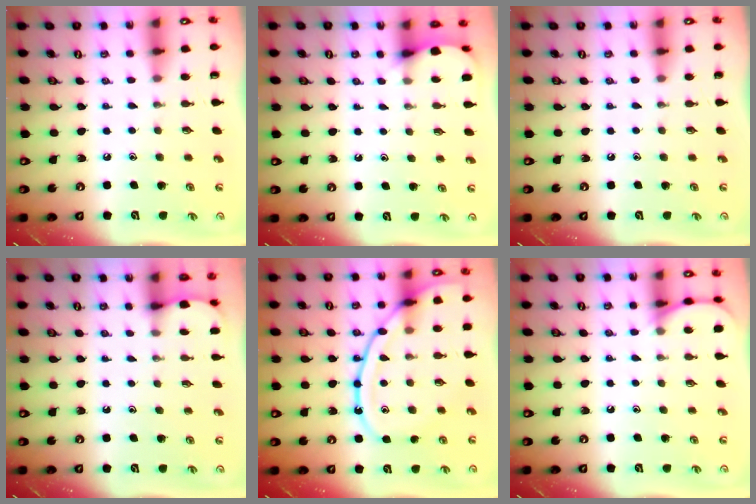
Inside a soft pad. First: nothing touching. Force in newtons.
{"total": 4.6, "press": 4.5, "slide": 0.5}
{"total": 0.0}
{"total": 1.3, "press": 1.3, "slide": 0.1}
{"total": 15.6, "press": 15.6, "slide": 1.3}
{"total": 5.7, "press": 5.7, "slide": 0.6}